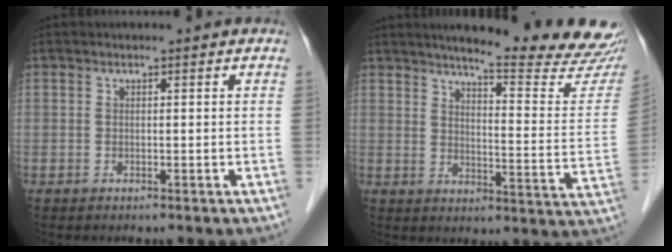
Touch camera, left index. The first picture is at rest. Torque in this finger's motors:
{"motor_torque": [1.07, -1.06, 0.43, 0.07]}